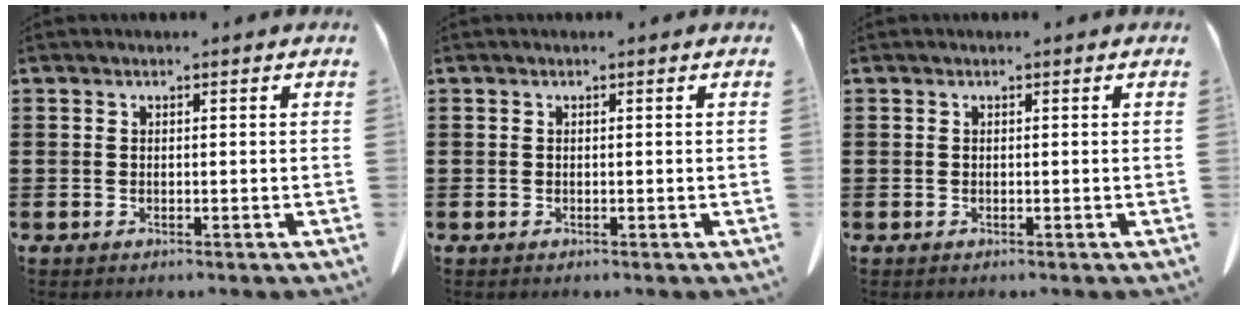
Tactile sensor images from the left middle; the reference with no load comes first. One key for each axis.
{"total": 0.0}
{"total": 0.0}